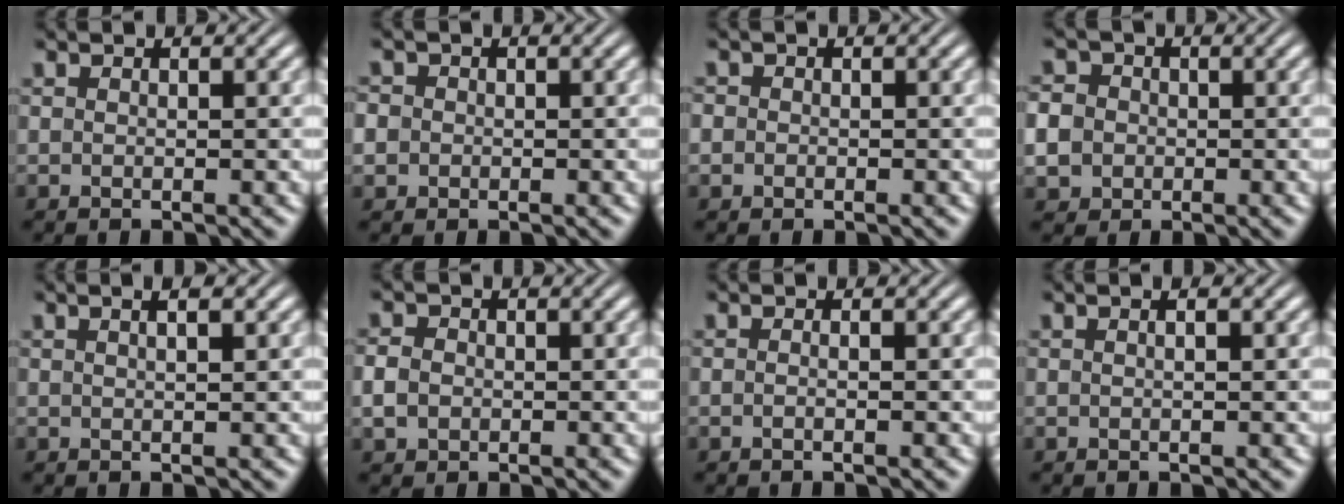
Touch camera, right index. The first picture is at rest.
{"total": 3.5, "force": [-0.5, 3.4, 0.9], "torque": [-0.036, -0.010, -0.013]}
{"total": 1.7, "force": [-0.3, 1.6, 0.2], "torque": [-0.012, -0.005, -0.010]}
{"total": 5.0, "force": [-0.5, 4.6, 1.7], "torque": [-0.050, -0.015, -0.010]}
{"total": 1.6, "force": [0.7, 0.2, 1.4], "torque": [-0.016, 0.005, 0.010]}
{"total": 2.3, "force": [-0.4, 2.0, 1.0], "torque": [-0.032, -0.006, -0.005]}
{"total": 0.6, "force": [-0.4, 0.1, 0.5], "torque": [-0.008, 0.002, -0.010]}
{"total": 0.7, "force": [0.1, 0.0, 0.7], "torque": [-0.007, 0.004, 0.000]}